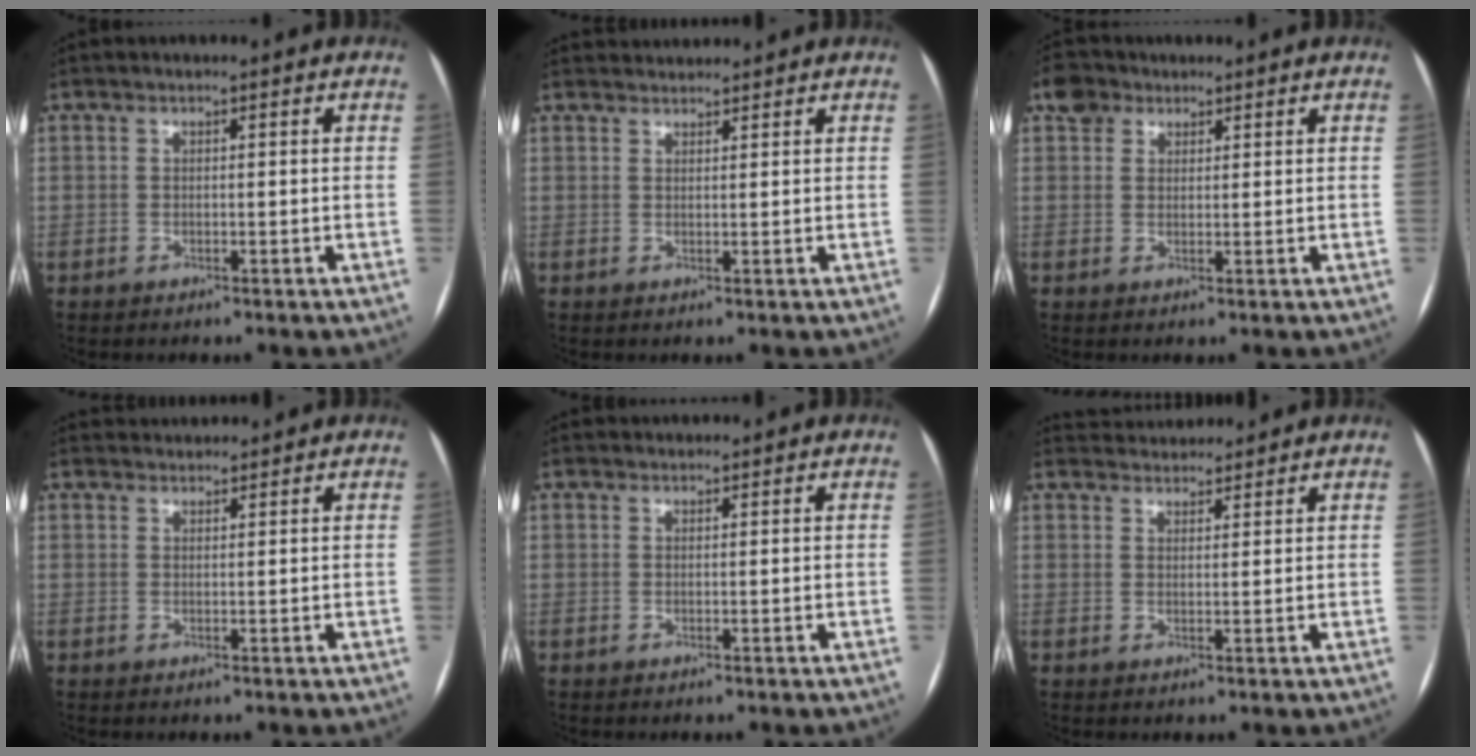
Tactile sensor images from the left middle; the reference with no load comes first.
{"total": 3.3, "force": [3.3, 0.3, 0.0], "torque": [-0.004, 0.028, 0.057]}
{"total": 3.6, "force": [2.1, 2.7, 1.0], "torque": [-0.021, 0.016, 0.038]}
{"total": 3.6, "force": [3.6, 0.4, 0.0], "torque": [-0.004, 0.029, 0.061]}
{"total": 2.3, "force": [2.3, 0.3, 0.1], "torque": [-0.005, 0.026, 0.038]}
{"total": 6.0, "force": [5.8, 1.1, 0.7], "torque": [-0.012, 0.028, 0.087]}